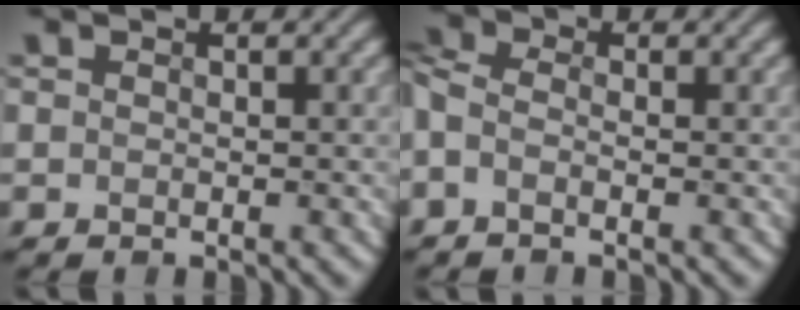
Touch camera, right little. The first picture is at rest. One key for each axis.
{"total": 2.5, "fx": -0.9, "fy": 1.4, "fz": 1.8, "tx": -0.052, "ty": 0.006, "tz": -0.034}